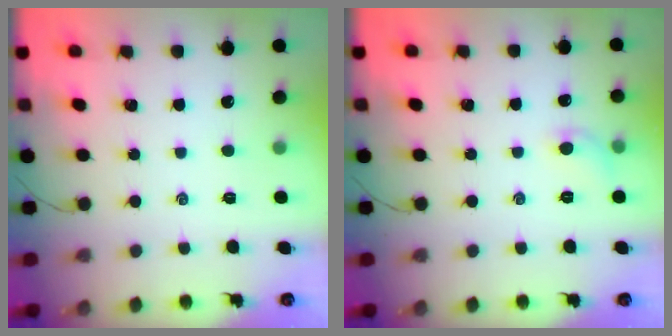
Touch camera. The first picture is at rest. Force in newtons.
{"total": 5.9, "press": 5.7, "slide": 1.5}